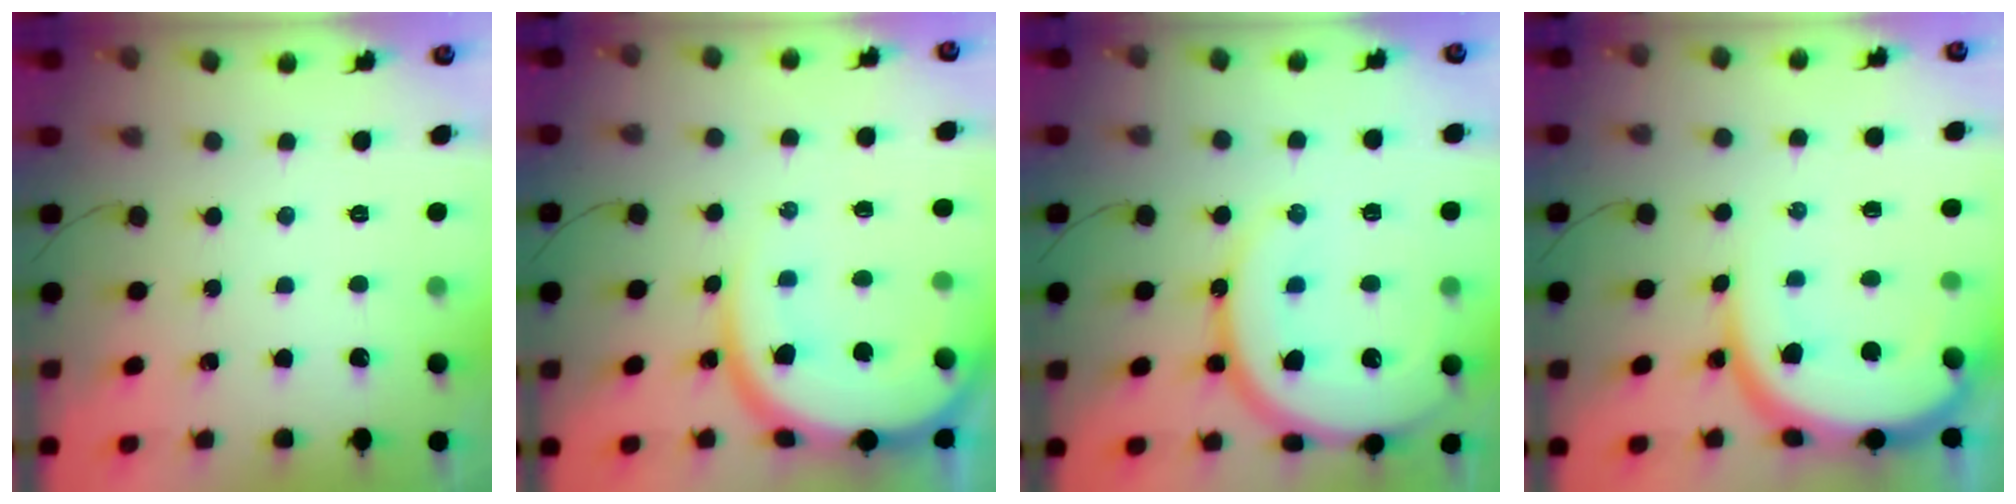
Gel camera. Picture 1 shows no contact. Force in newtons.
{"total": 15.1, "press": 14.9, "slide": 2.2}
{"total": 16.9, "press": 16.8, "slide": 1.8}
{"total": 12.2, "press": 12.2, "slide": 1.0}